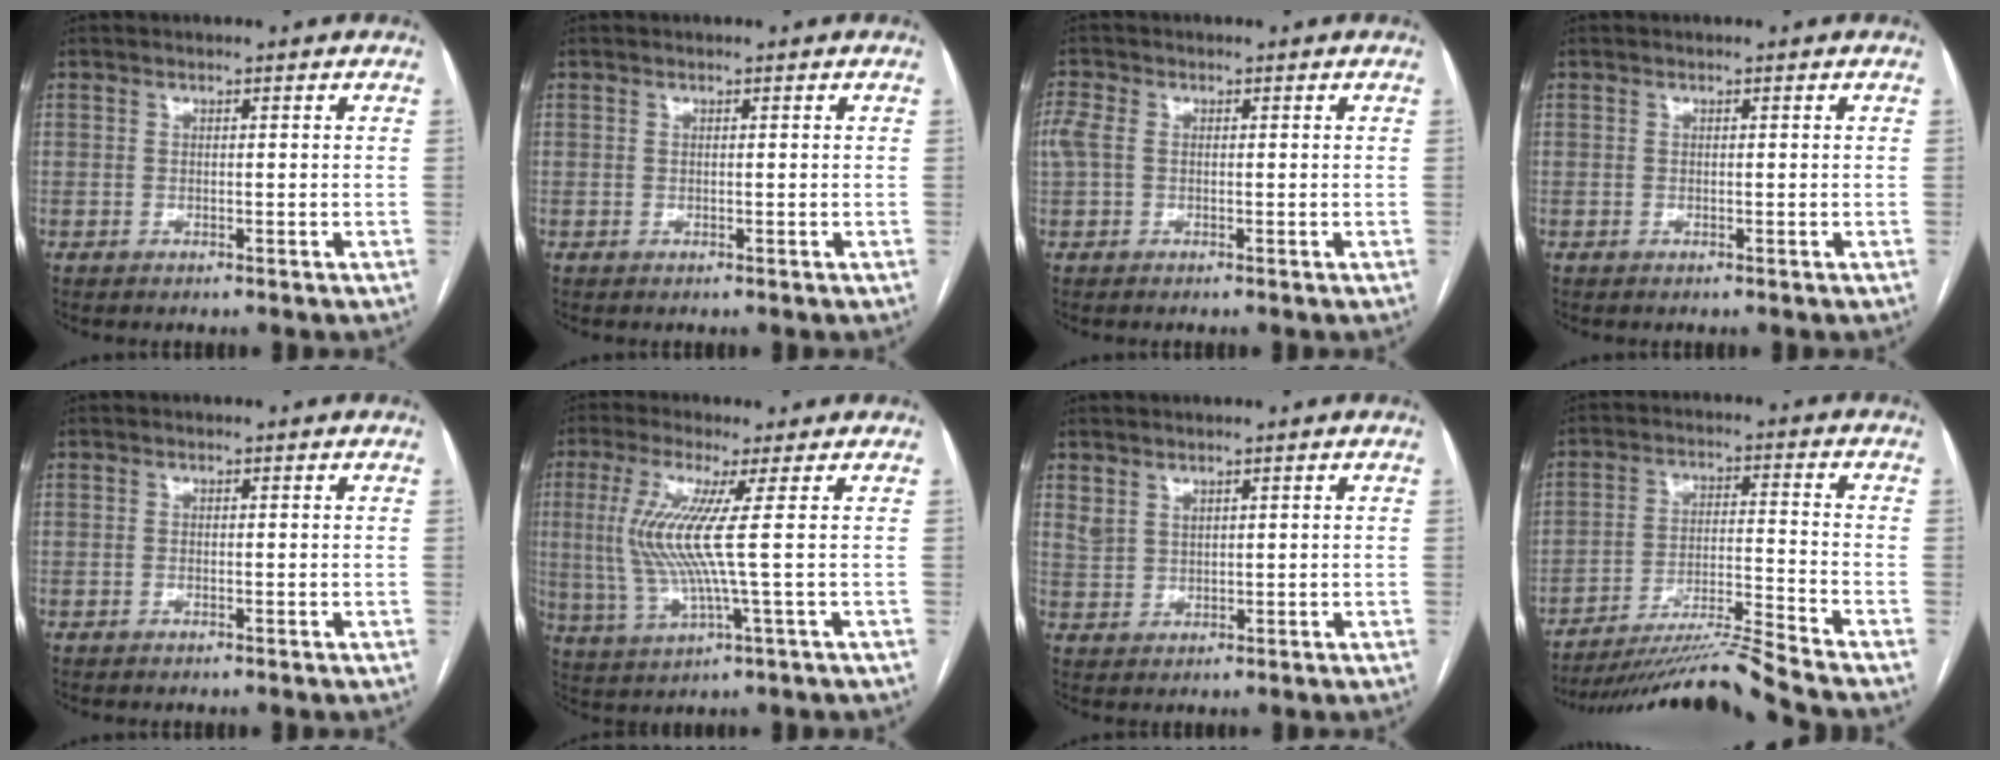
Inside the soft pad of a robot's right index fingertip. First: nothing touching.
{"total": 0.0}
{"total": 2.8, "force": [-0.1, 1.8, 2.1], "torque": [-0.073, 0.013, -0.005]}
{"total": 0.0}
{"total": 0.0}
{"total": 9.2, "force": [1.2, -0.9, 9.1], "torque": [-0.205, -0.005, 0.024]}
{"total": 2.6, "force": [2.2, 1.3, 0.4], "torque": [-0.014, 0.010, 0.050]}
{"total": 12.8, "force": [-11.8, -4.0, 3.0], "torque": [-0.037, 0.003, -0.203]}